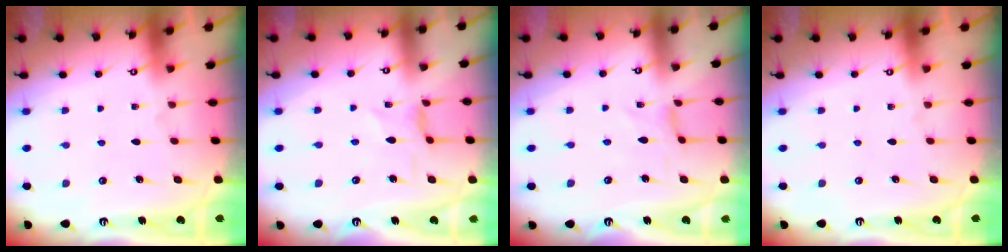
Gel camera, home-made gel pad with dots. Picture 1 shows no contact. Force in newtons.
{"total": 1.4, "press": 1.3, "slide": 0.3}
{"total": 0.0}
{"total": 0.0}